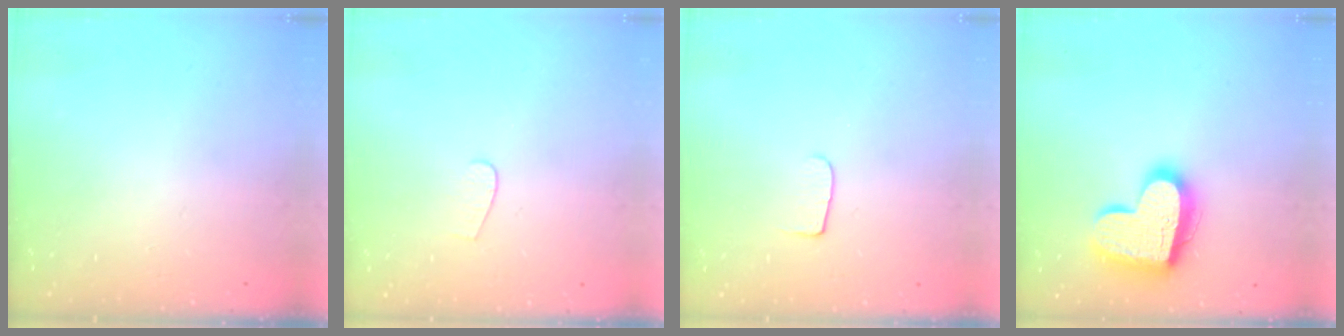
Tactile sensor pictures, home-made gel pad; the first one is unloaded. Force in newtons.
{"total": 4.0, "press": 4.0, "slide": 0.4}
{"total": 5.3, "press": 5.2, "slide": 0.6}
{"total": 18.0, "press": 17.9, "slide": 1.6}